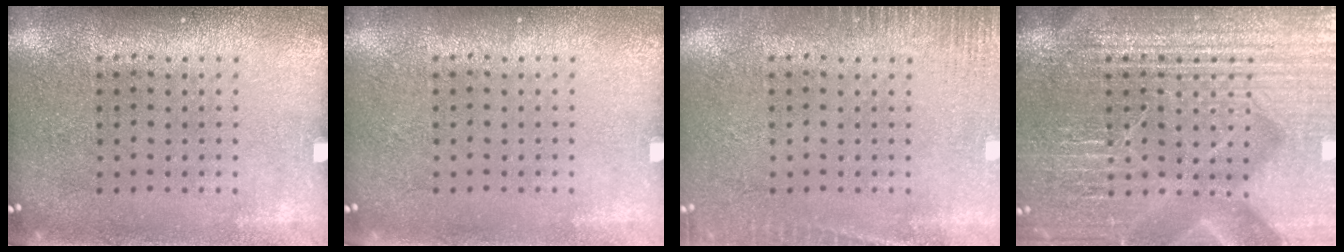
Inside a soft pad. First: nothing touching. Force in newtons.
{"total": 0.0}
{"total": 2.4, "press": 2.4, "slide": 0.4}
{"total": 7.6, "press": 7.5, "slide": 0.9}